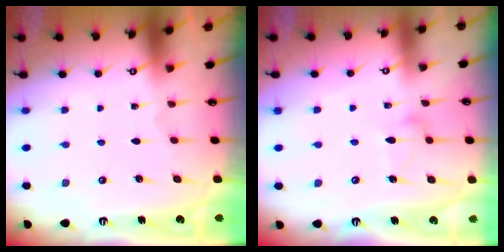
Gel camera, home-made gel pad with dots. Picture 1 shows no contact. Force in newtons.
{"total": 7.8, "press": 7.8, "slide": 0.2}